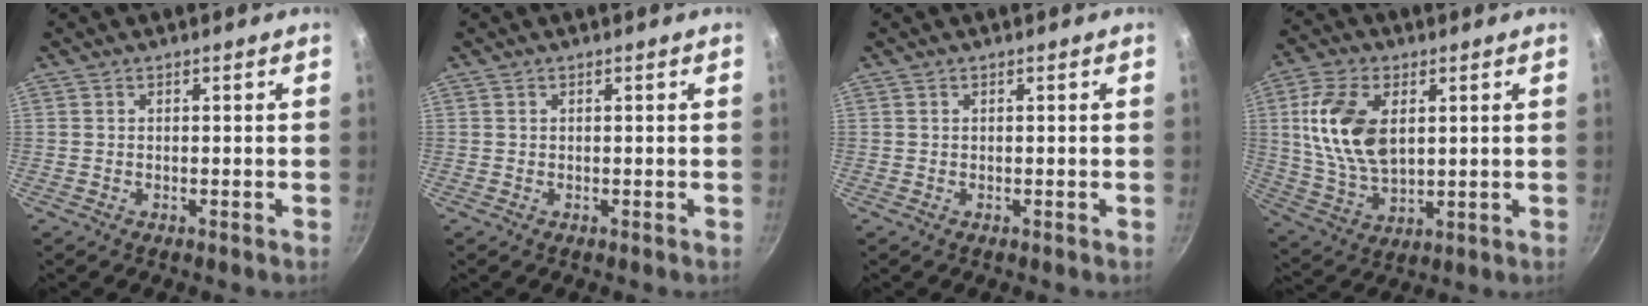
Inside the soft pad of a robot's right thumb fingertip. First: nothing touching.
{"total": 0.0}
{"total": 0.0}
{"total": 14.4, "force": [3.2, 8.4, 11.2], "torque": [-0.204, -0.013, 0.067]}